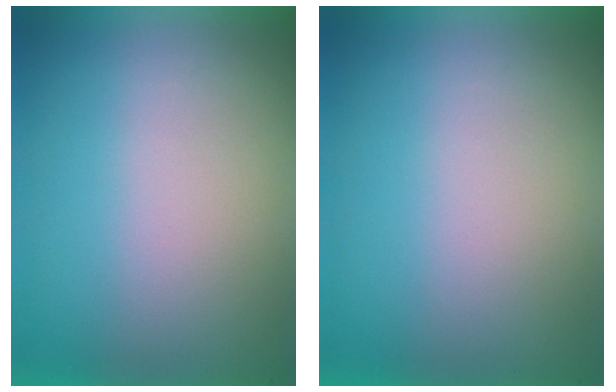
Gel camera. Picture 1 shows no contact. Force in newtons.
{"total": 0.0}